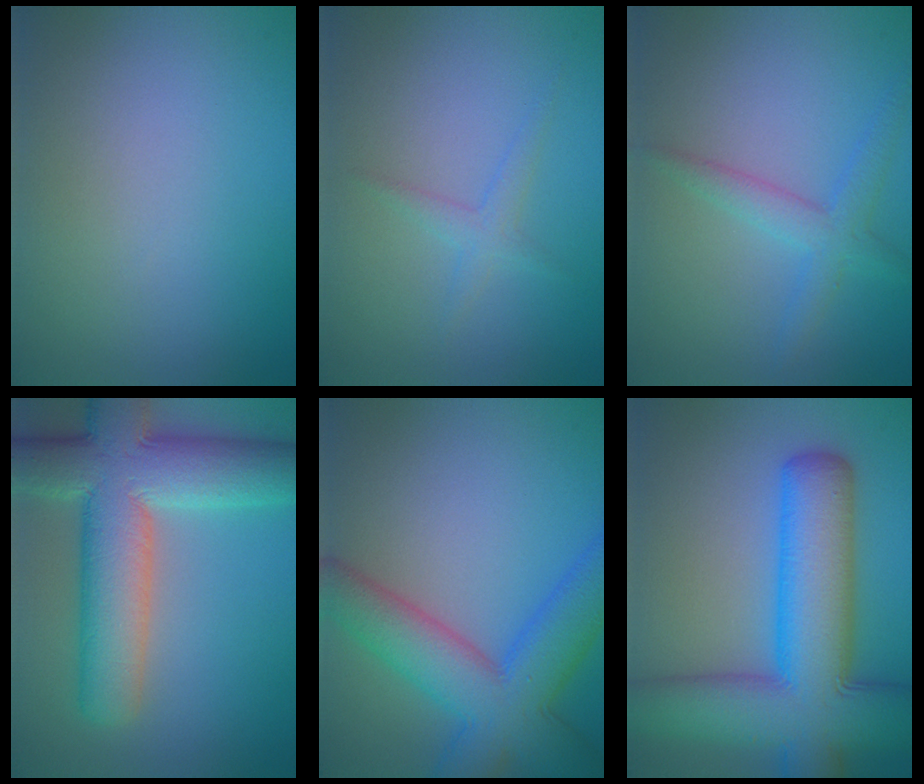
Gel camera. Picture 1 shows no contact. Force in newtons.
{"total": 1.4, "press": 1.4, "slide": 0.0}
{"total": 2.6, "press": 2.6, "slide": 0.1}
{"total": 11.3, "press": 11.3, "slide": 0.9}
{"total": 8.8, "press": 8.8, "slide": 0.4}
{"total": 12.8, "press": 12.8, "slide": 0.5}